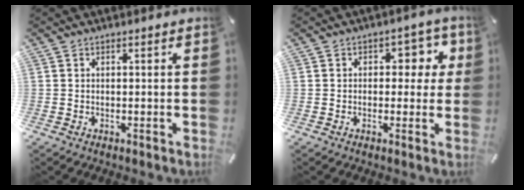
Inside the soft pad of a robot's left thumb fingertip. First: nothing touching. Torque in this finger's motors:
{"motor_torque": [0.99, 1.14, 0.51, -0.38, 0.00]}